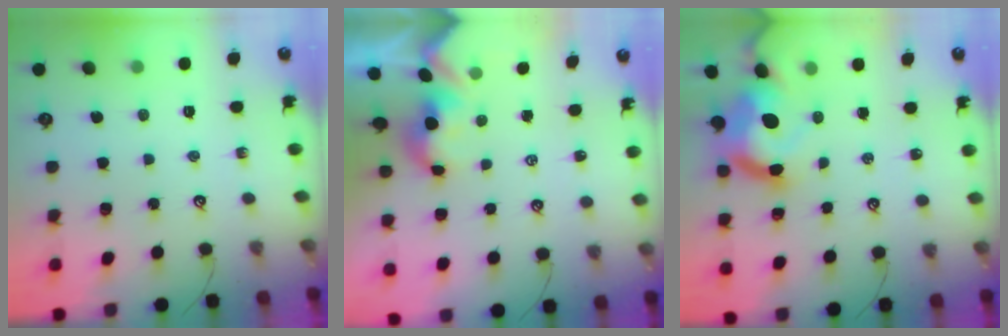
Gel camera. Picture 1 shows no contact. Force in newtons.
{"total": 1.7, "press": 1.7, "slide": 0.2}
{"total": 13.3, "press": 13.2, "slide": 1.6}